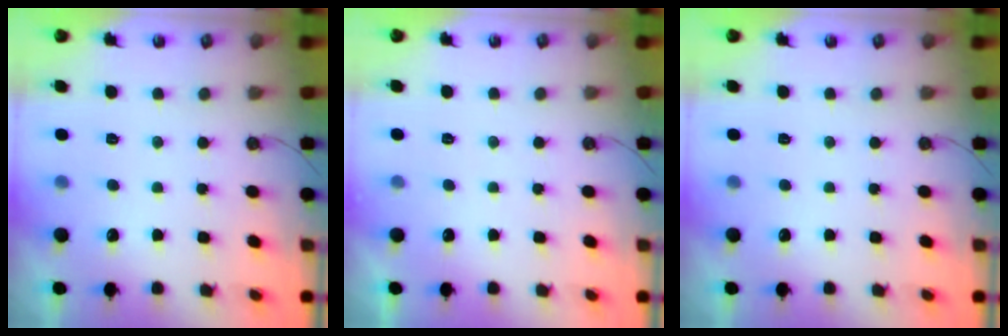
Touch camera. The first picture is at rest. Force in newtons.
{"total": 2.7, "press": 2.7, "slide": 0.4}
{"total": 0.0}